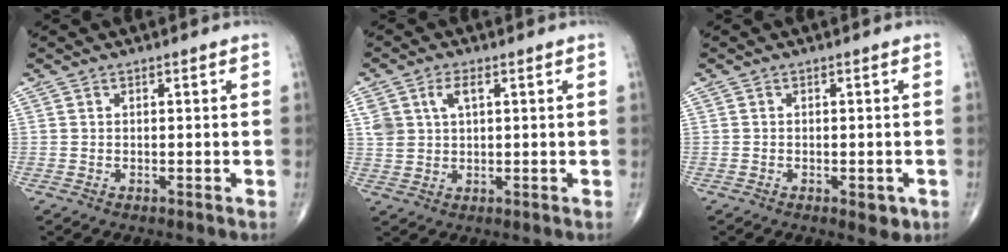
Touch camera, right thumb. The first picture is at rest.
{"total": 5.1, "force": [1.9, 2.9, 3.7], "torque": [-0.072, 0.001, 0.042]}
{"total": 2.9, "force": [-1.1, 1.4, 2.3], "torque": [-0.020, -0.001, -0.010]}